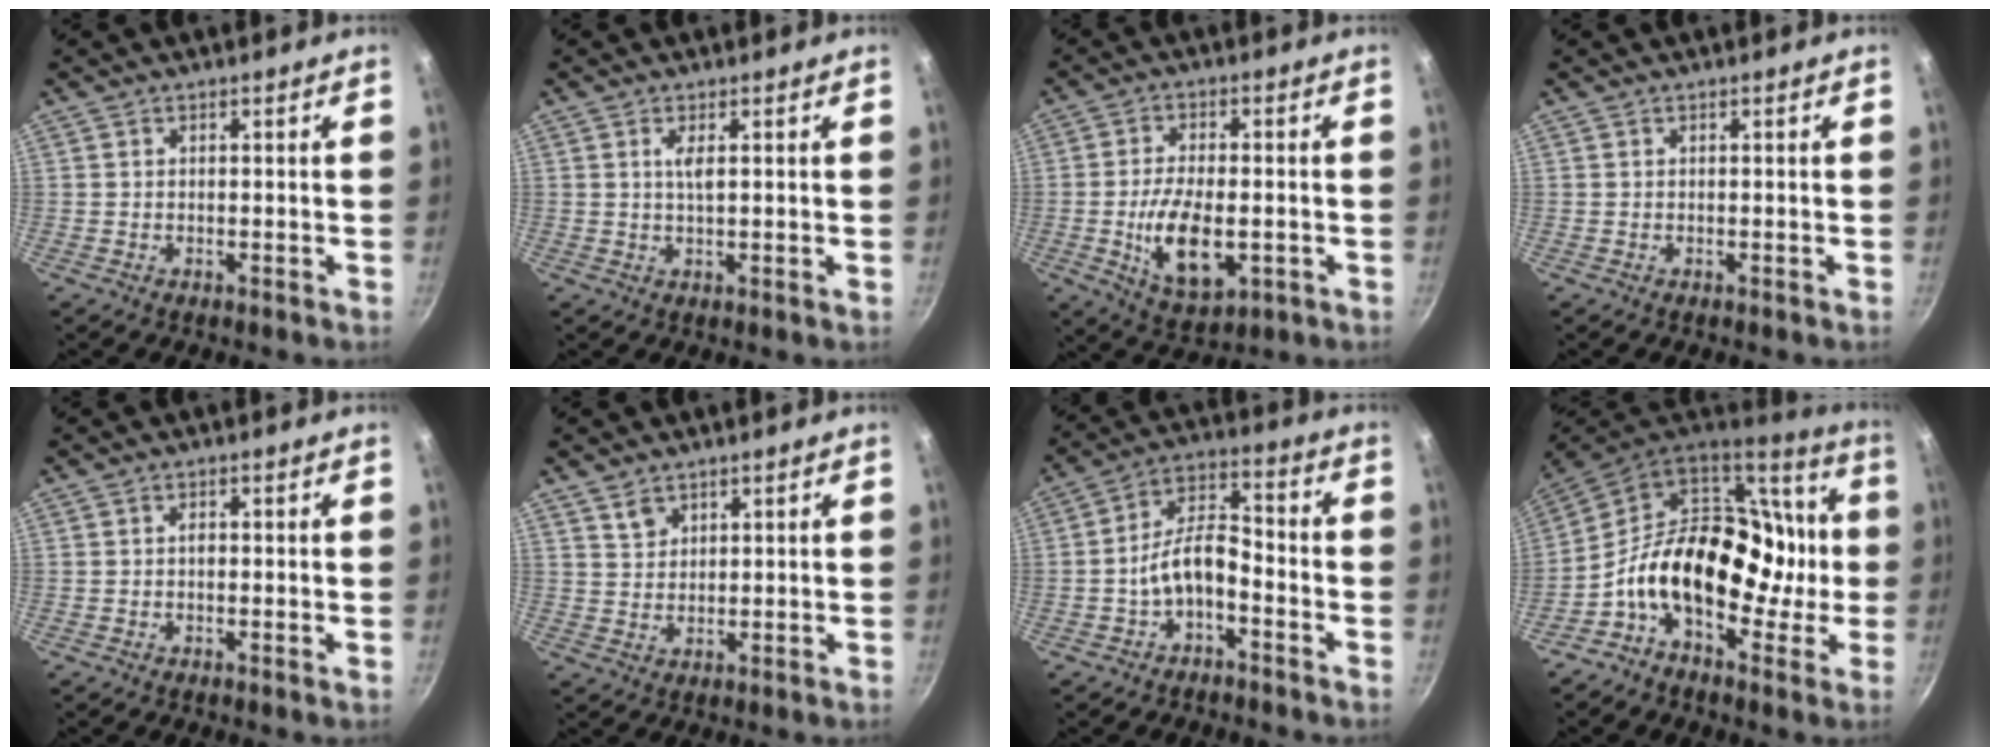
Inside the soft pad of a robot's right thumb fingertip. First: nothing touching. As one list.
[{"total": 2.4, "force": [0.7, 0.5, 2.2], "torque": [-0.044, -0.004, 0.014]}, {"total": 12.2, "force": [-2.4, 6.1, 10.3], "torque": [-0.180, 0.002, -0.033]}, {"total": 0.0}, {"total": 1.2, "force": [0.2, 0.7, 1.0], "torque": [-0.011, -0.001, 0.001]}, {"total": 3.3, "force": [2.2, 2.2, 1.2], "torque": [-0.011, -0.008, 0.044]}, {"total": 8.8, "force": [-3.5, 4.6, 6.6], "torque": [-0.105, 0.052, -0.068]}, {"total": 23.8, "force": [-2.6, 16.0, 17.4], "torque": [-0.230, 0.068, -0.050]}]